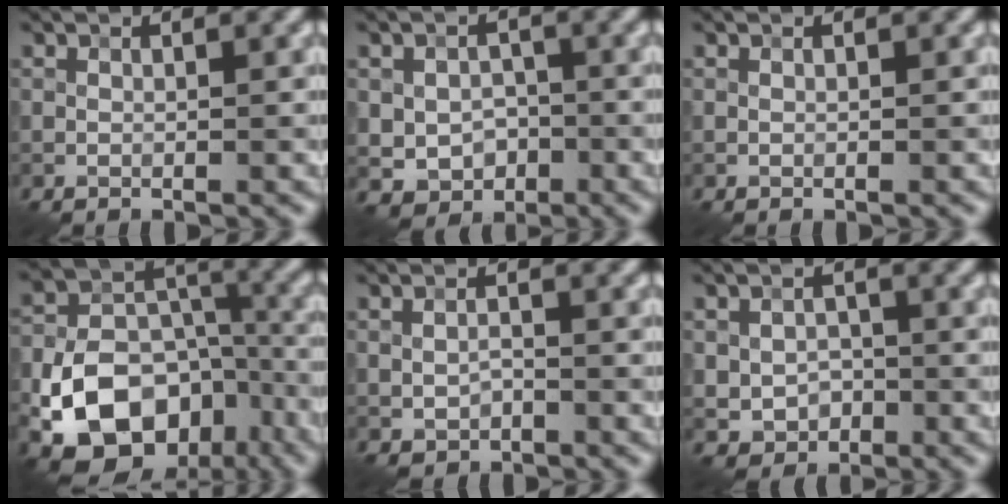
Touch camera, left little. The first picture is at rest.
{"total": 3.7, "force": [-1.1, 2.9, 1.9], "torque": [-0.035, -0.004, -0.018]}
{"total": 0.0}
{"total": 13.8, "force": [-6.4, 9.3, 7.9], "torque": [-0.147, -0.013, -0.106]}
{"total": 1.3, "force": [-0.6, 0.9, 0.7], "torque": [-0.014, 0.001, -0.011]}
{"total": 2.8, "force": [-0.8, 2.3, 1.3], "torque": [-0.022, -0.003, -0.014]}